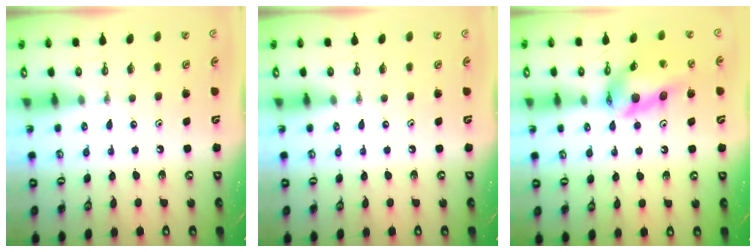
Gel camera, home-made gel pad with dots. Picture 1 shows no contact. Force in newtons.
{"total": 0.0}
{"total": 13.5, "press": 13.5, "slide": 1.5}